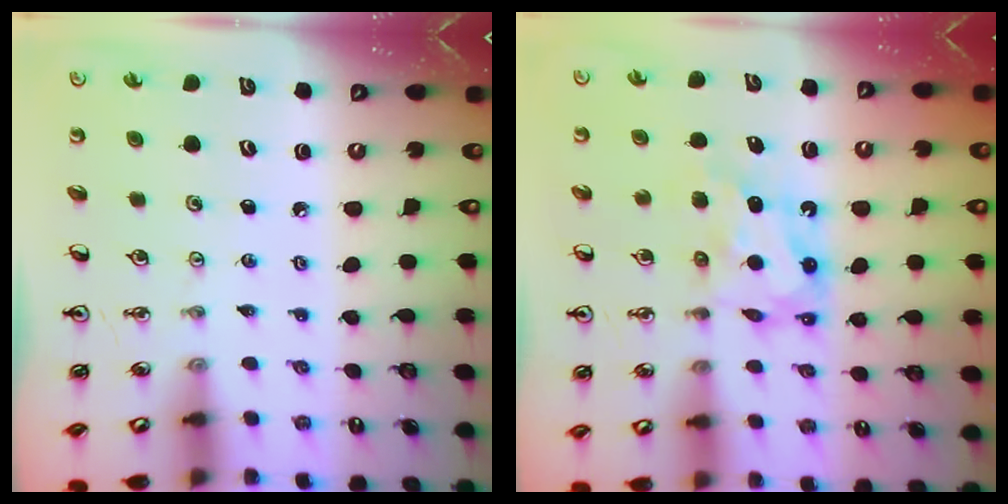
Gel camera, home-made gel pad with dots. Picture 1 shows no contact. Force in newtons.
{"total": 7.2, "press": 7.1, "slide": 0.6}